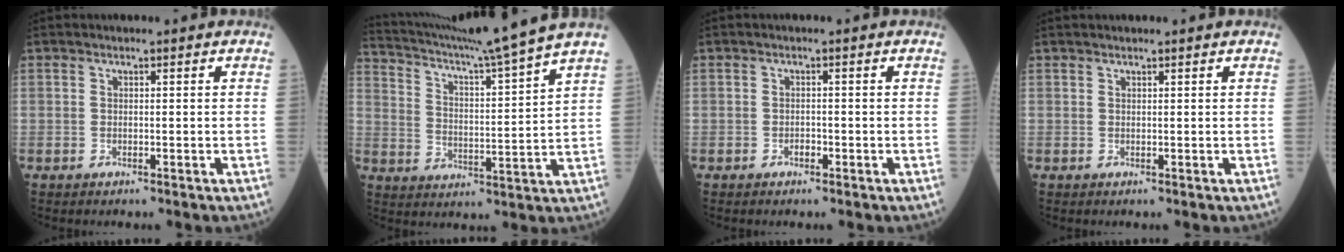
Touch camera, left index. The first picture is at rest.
{"total": 17.0, "force": [15.2, -3.0, 7.1], "torque": [-0.133, -0.036, 0.227]}
{"total": 0.9, "force": [-0.6, 0.4, 0.4], "torque": [-0.003, 0.004, -0.012]}
{"total": 1.1, "force": [1.0, 0.1, 0.4], "torque": [-0.005, 0.021, 0.019]}